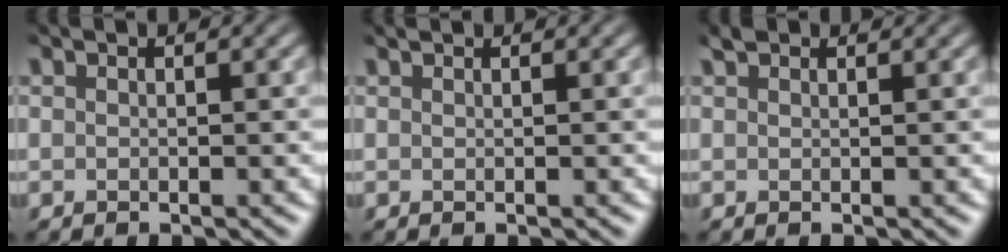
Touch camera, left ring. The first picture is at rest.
{"total": 0.6, "force": [0.6, 0.0, 0.2], "torque": [-0.003, -0.001, 0.008]}
{"total": 1.3, "force": [1.2, 0.3, 0.3], "torque": [-0.006, 0.004, 0.022]}